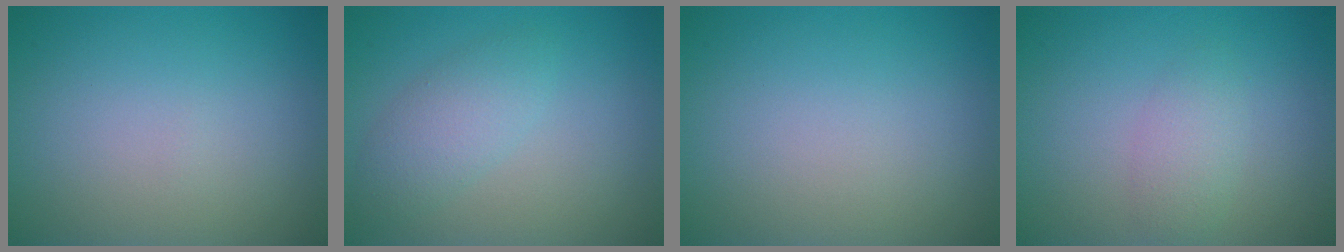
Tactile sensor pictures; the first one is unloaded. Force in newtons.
{"total": 2.7, "press": 2.7, "slide": 0.1}
{"total": 0.0}
{"total": 1.9, "press": 1.9, "slide": 0.1}